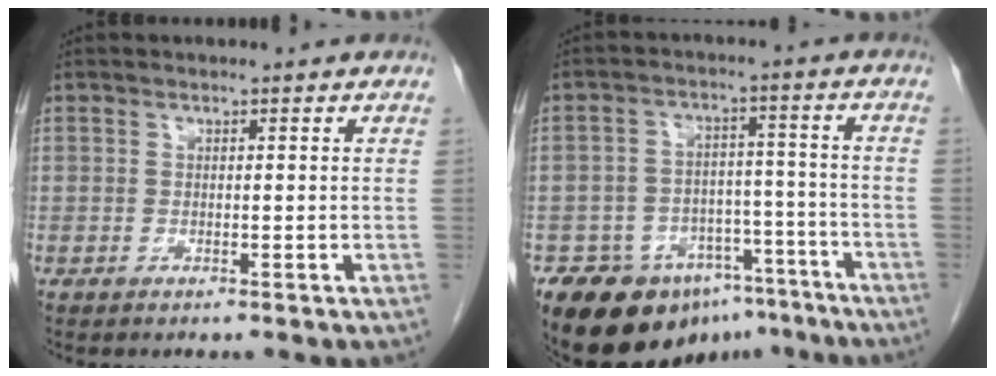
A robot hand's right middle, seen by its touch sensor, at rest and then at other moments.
{"total": 13.4, "force": [-9.6, 7.8, 5.1], "torque": [-0.065, 0.044, -0.141]}